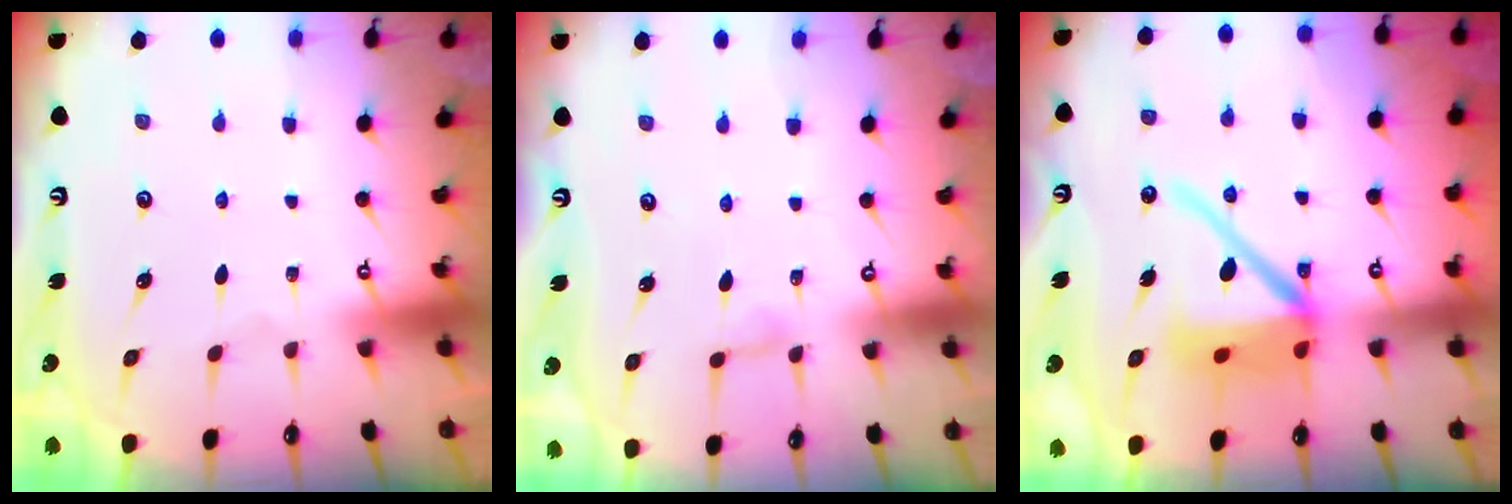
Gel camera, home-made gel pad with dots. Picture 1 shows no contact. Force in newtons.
{"total": 3.9, "press": 3.9, "slide": 0.5}
{"total": 13.7, "press": 13.6, "slide": 1.7}